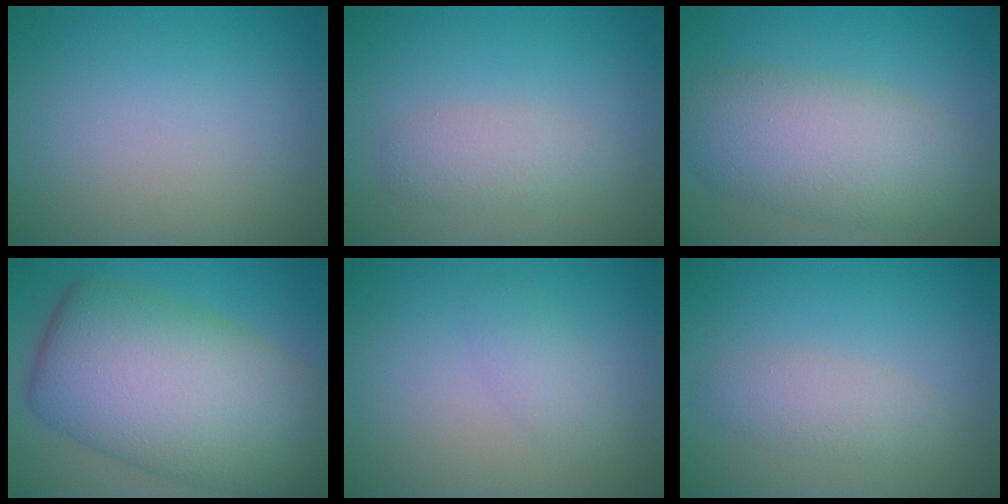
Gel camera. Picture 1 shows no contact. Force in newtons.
{"total": 2.3, "press": 2.3, "slide": 0.1}
{"total": 7.3, "press": 7.3, "slide": 0.2}
{"total": 13.7, "press": 13.7, "slide": 0.5}
{"total": 1.6, "press": 1.6, "slide": 0.1}
{"total": 2.2, "press": 2.2, "slide": 0.1}